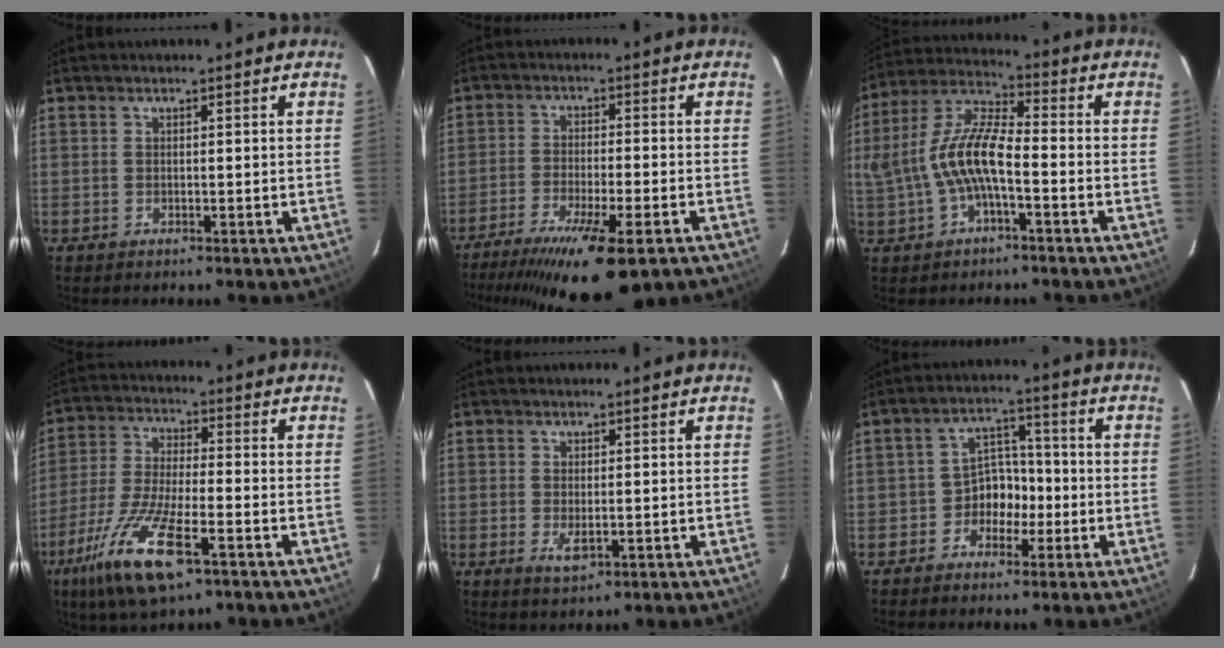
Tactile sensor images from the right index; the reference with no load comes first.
{"total": 18.3, "force": [-12.9, 3.6, 12.5], "torque": [-0.239, -0.062, -0.204]}
{"total": 12.0, "force": [-2.2, 4.0, 11.1], "torque": [-0.234, 0.014, -0.036]}
{"total": 15.1, "force": [-8.1, 3.8, 12.1], "torque": [-0.261, -0.029, -0.159]}
{"total": 3.1, "force": [-0.6, 1.3, 2.7], "torque": [-0.050, -0.007, -0.007]}
{"total": 5.9, "force": [-2.7, 4.7, 2.2], "torque": [-0.031, 0.025, -0.046]}